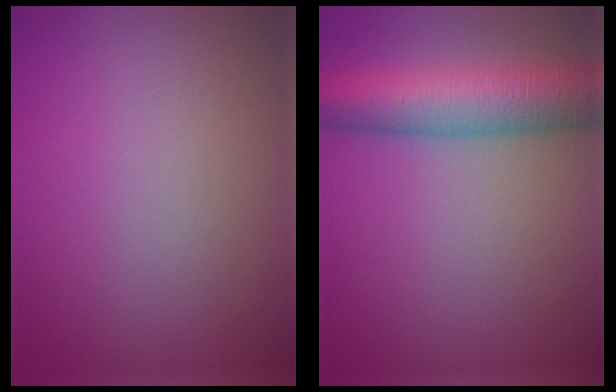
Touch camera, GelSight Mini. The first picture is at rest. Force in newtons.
{"total": 8.3, "press": 8.3, "slide": 0.2}